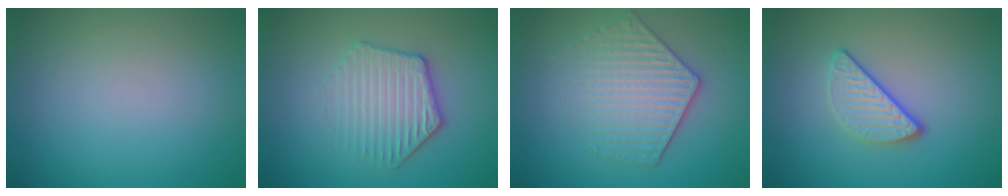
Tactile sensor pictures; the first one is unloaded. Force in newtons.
{"total": 3.9, "press": 3.5, "slide": 1.8}
{"total": 4.4, "press": 3.7, "slide": 2.4}
{"total": 2.9, "press": 2.4, "slide": 1.7}